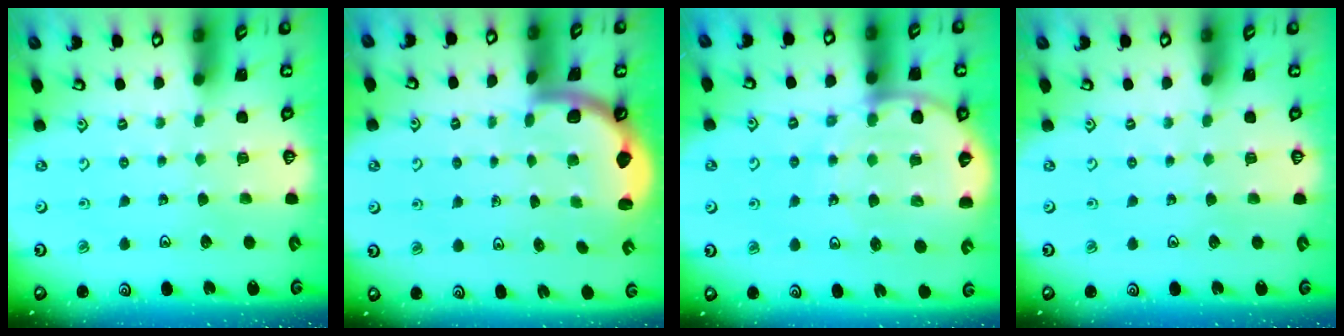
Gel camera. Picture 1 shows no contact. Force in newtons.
{"total": 1.7, "press": 1.7, "slide": 0.1}
{"total": 11.0, "press": 10.8, "slide": 2.3}
{"total": 0.0}